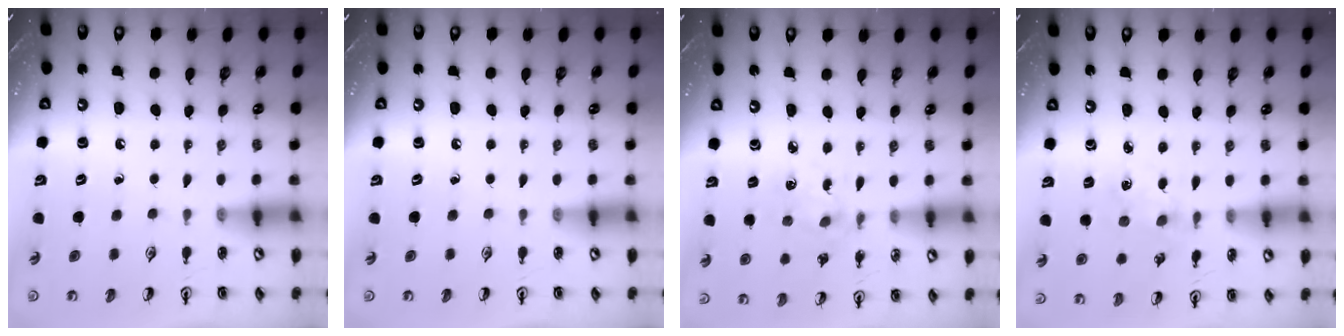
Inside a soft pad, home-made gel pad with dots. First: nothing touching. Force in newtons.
{"total": 0.0}
{"total": 2.1, "press": 2.0, "slide": 0.7}
{"total": 1.0, "press": 1.0, "slide": 0.2}